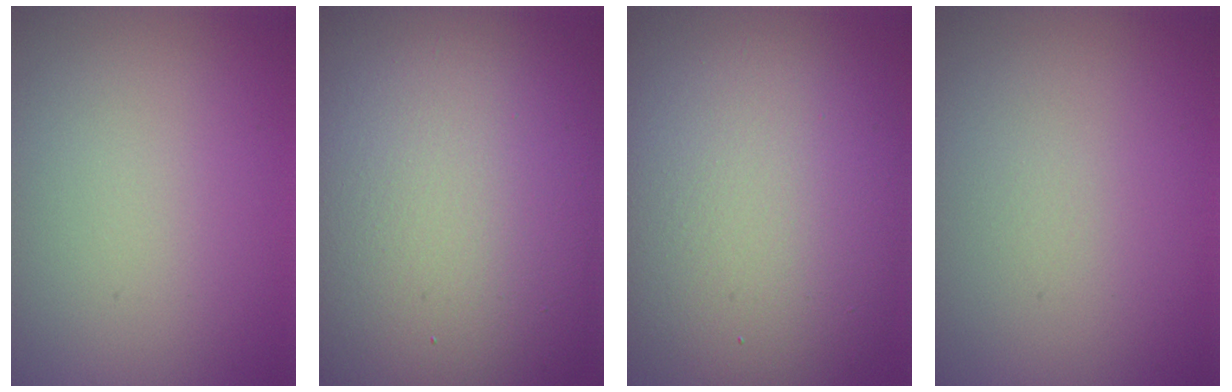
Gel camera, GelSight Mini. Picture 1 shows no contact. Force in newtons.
{"total": 18.9, "press": 18.8, "slide": 1.2}
{"total": 13.9, "press": 13.9, "slide": 0.8}
{"total": 0.0}